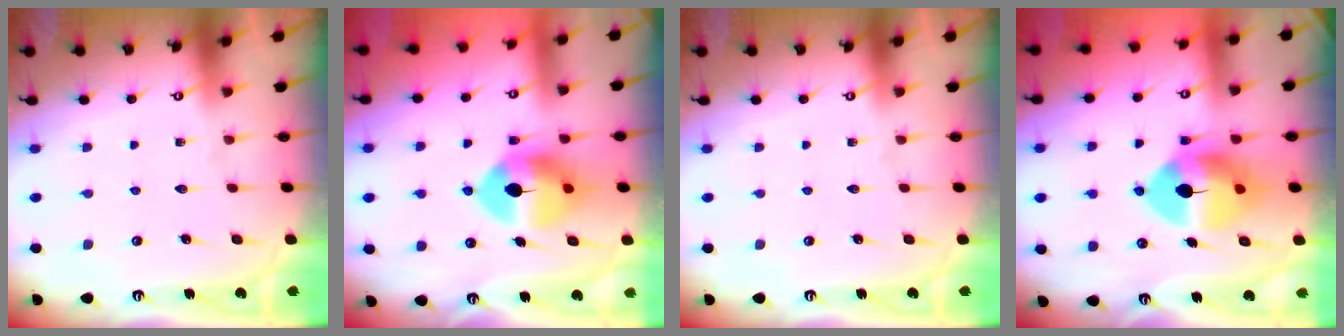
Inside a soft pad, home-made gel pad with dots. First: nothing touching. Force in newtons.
{"total": 13.3, "press": 13.2, "slide": 1.5}
{"total": 0.0}
{"total": 12.0, "press": 11.8, "slide": 1.9}